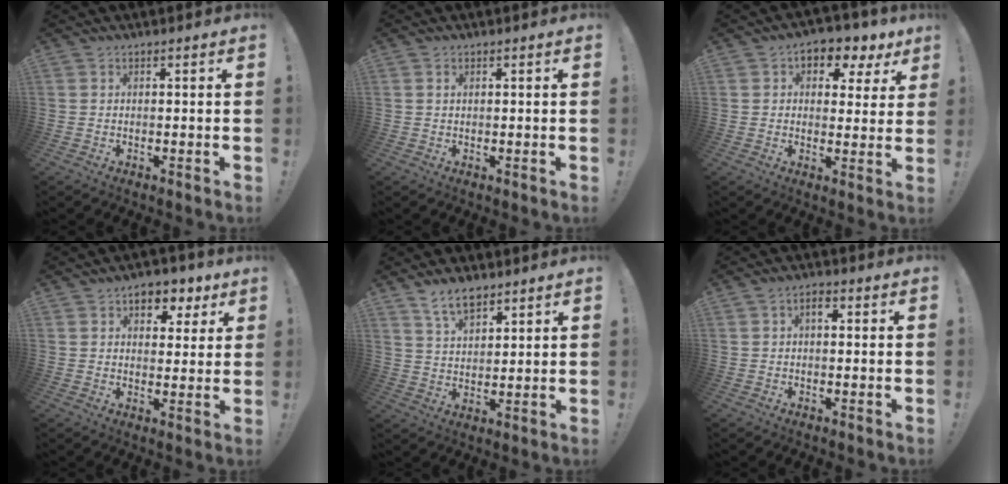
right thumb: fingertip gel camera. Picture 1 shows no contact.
{"total": 0.7, "force": [0.3, 0.5, 0.5], "torque": [-0.008, 0.002, 0.005]}
{"total": 6.5, "force": [2.8, 4.6, 3.7], "torque": [-0.042, -0.017, 0.052]}
{"total": 7.1, "force": [4.0, 4.8, 3.5], "torque": [-0.038, -0.019, 0.070]}
{"total": 8.0, "force": [6.0, 3.6, 3.8], "torque": [-0.068, -0.030, 0.112]}
{"total": 2.9, "force": [0.3, 1.6, 2.4], "torque": [-0.039, 0.007, 0.002]}